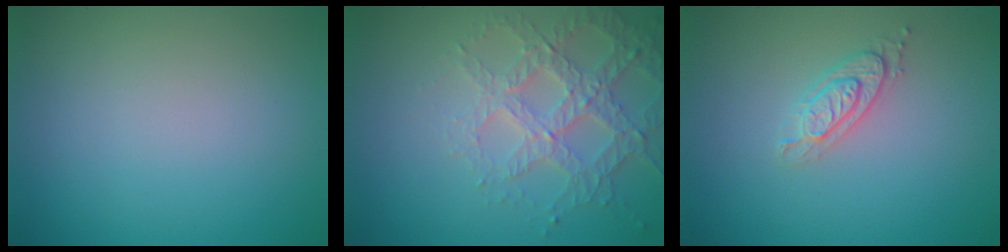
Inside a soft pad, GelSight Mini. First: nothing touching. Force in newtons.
{"total": 4.1, "press": 3.5, "slide": 2.0}
{"total": 2.1, "press": 2.1, "slide": 0.4}